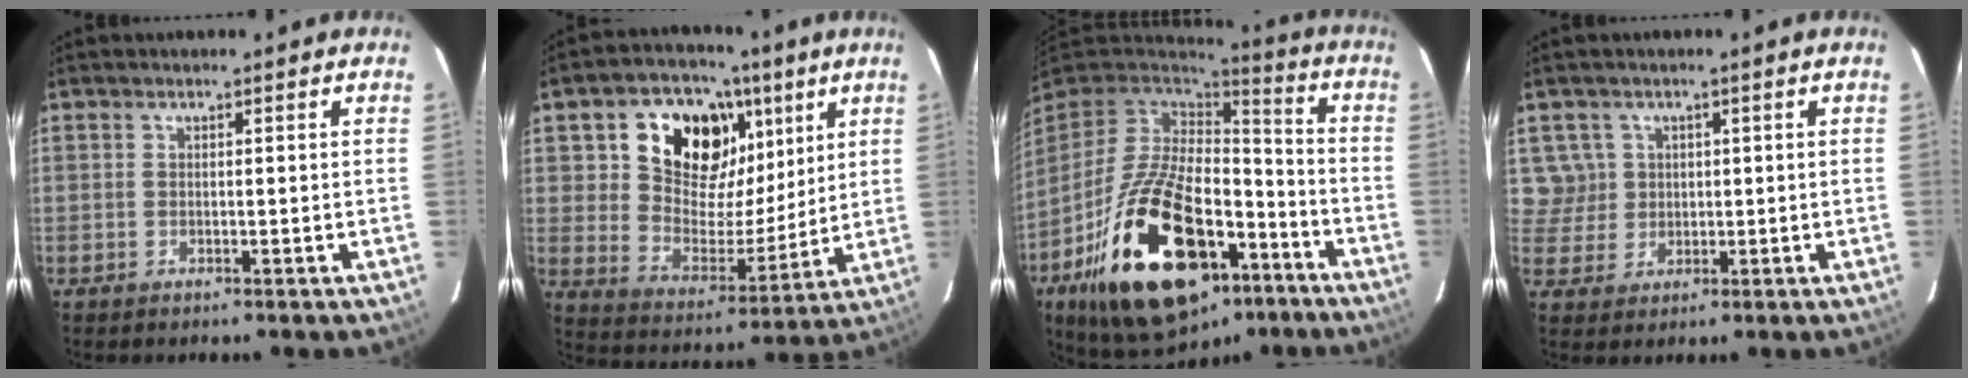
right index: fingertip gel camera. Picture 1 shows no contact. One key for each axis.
{"total": 17.5, "fx": 7.8, "fy": 12.7, "fz": 9.2, "tx": -0.183, "ty": 0.022, "tz": 0.143}
{"total": 31.0, "fx": -15.4, "fy": 15.8, "fz": 21.8, "tx": -0.415, "ty": -0.007, "tz": -0.233}
{"total": 4.6, "fx": 1.3, "fy": 4.5, "fz": 0.3, "tx": 0.006, "ty": 0.014, "tz": 0.028}